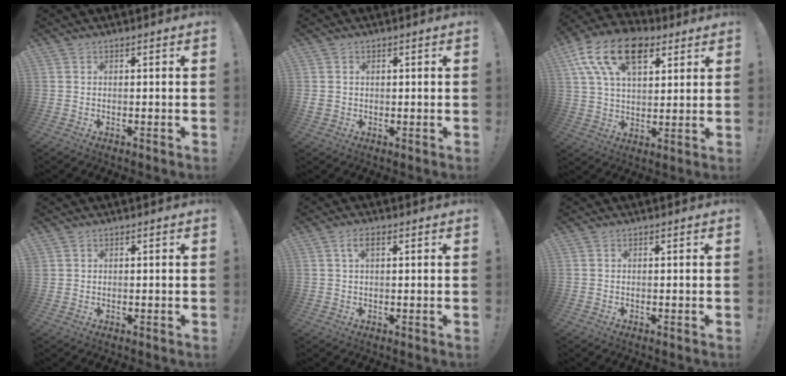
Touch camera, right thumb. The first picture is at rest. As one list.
[{"total": 1.9, "force": [0.5, 1.7, 0.6], "torque": [-0.011, 0.000, 0.010]}, {"total": 18.9, "force": [8.8, 11.3, 12.4], "torque": [-0.213, -0.031, 0.157]}, {"total": 1.0, "force": [0.5, 0.9, 0.2], "torque": [-0.003, 0.000, 0.010]}, {"total": 3.3, "force": [1.0, 1.5, 2.7], "torque": [-0.047, 0.005, 0.016]}, {"total": 0.0}]